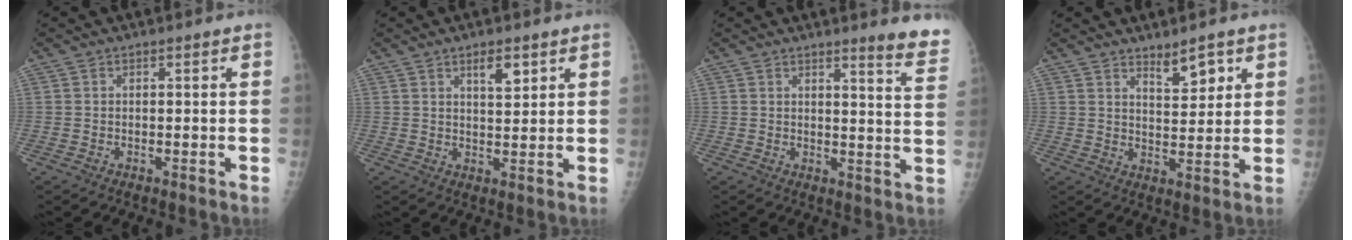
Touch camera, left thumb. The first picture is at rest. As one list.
[{"total": 4.3, "force": [2.5, 1.6, 3.1], "torque": [-0.040, -0.017, 0.042]}, {"total": 7.7, "force": [6.5, 0.2, 4.1], "torque": [-0.035, -0.054, 0.061]}, {"total": 5.2, "force": [3.5, 2.0, 3.3], "torque": [-0.036, -0.030, 0.058]}]